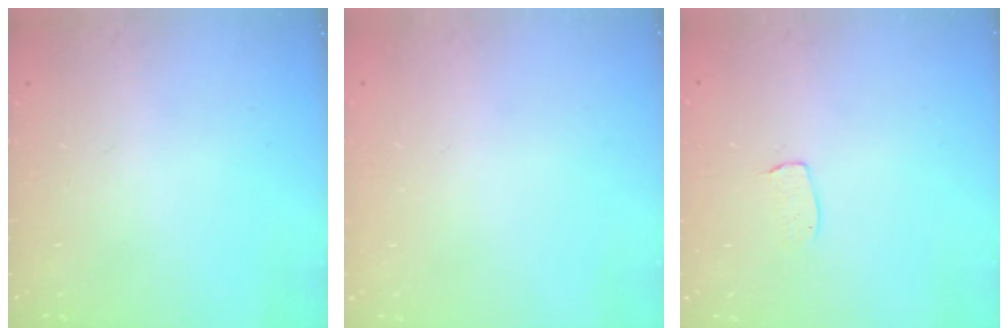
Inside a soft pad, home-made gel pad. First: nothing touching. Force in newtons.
{"total": 0.0}
{"total": 4.5, "press": 4.5, "slide": 0.3}